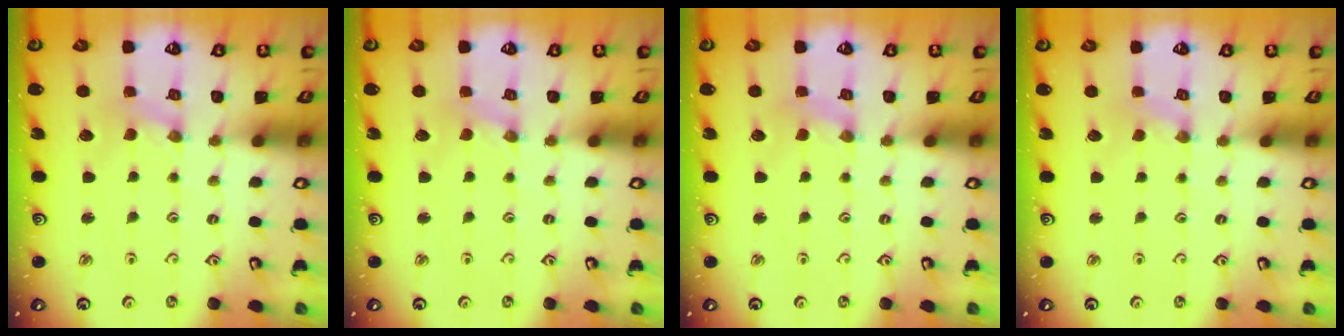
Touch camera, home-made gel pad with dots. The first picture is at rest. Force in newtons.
{"total": 0.0}
{"total": 0.9, "press": 0.9, "slide": 0.1}
{"total": 0.5, "press": 0.5, "slide": 0.2}